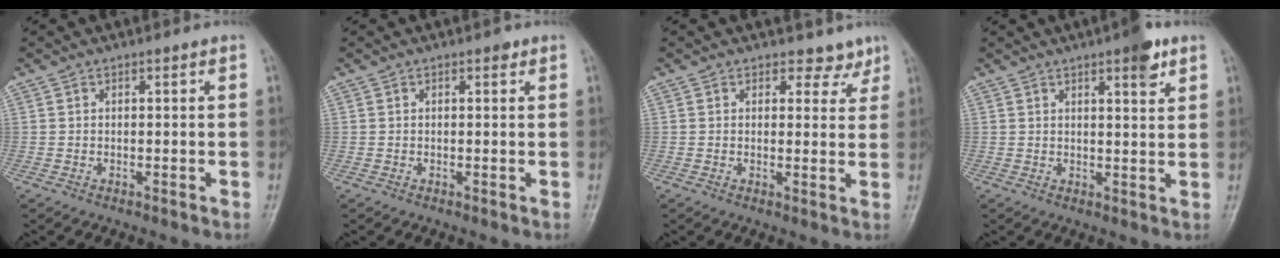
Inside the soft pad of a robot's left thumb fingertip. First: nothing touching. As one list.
[{"total": 0.9, "force": [0.5, 0.5, 0.5], "torque": [0.000, -0.001, 0.003]}, {"total": 3.8, "force": [3.0, 2.4, 0.3], "torque": [0.023, -0.022, 0.028]}, {"total": 5.5, "force": [3.3, 1.4, 4.1], "torque": [-0.046, -0.015, 0.041]}]